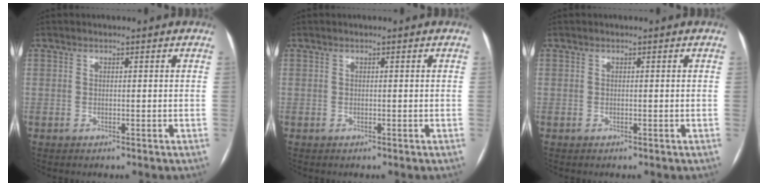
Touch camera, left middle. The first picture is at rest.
{"total": 0.0}
{"total": 0.0}